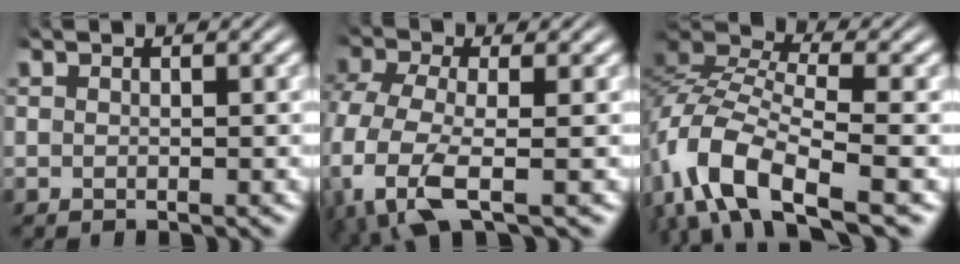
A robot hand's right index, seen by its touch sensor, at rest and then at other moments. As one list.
[{"total": 8.1, "force": [-2.6, 6.3, 4.4], "torque": [-0.164, -0.058, -0.033]}, {"total": 9.4, "force": [-1.9, 6.5, 6.6], "torque": [-0.166, -0.016, -0.032]}]